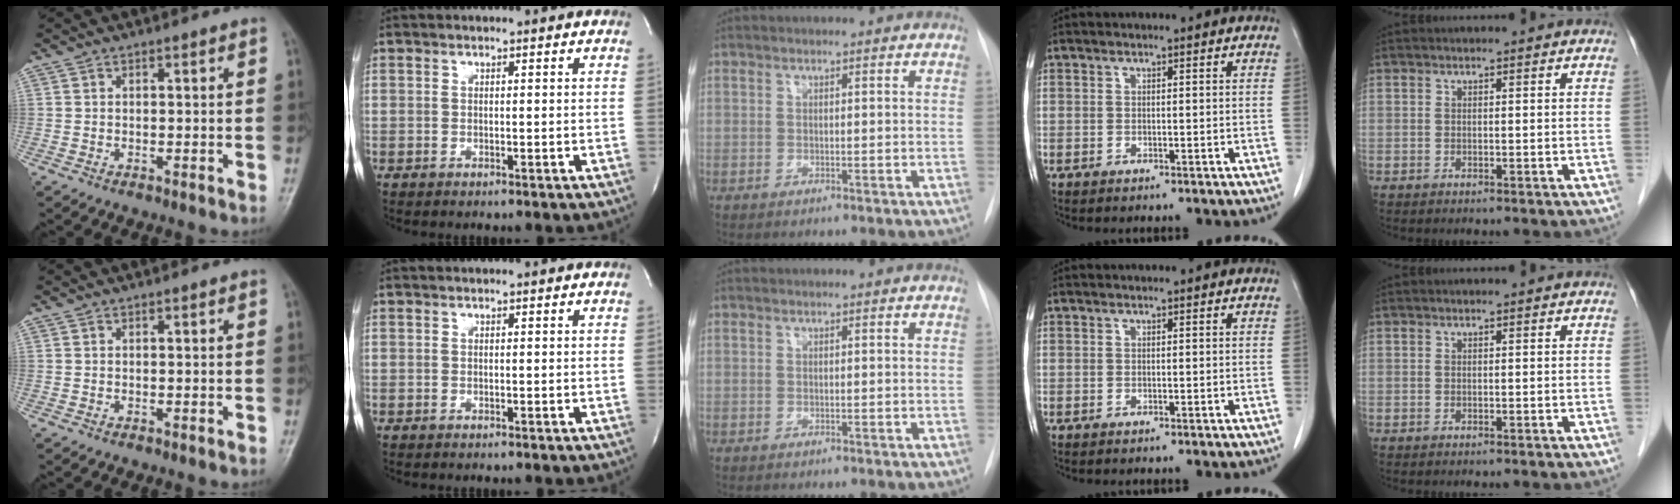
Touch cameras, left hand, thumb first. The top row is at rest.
{}